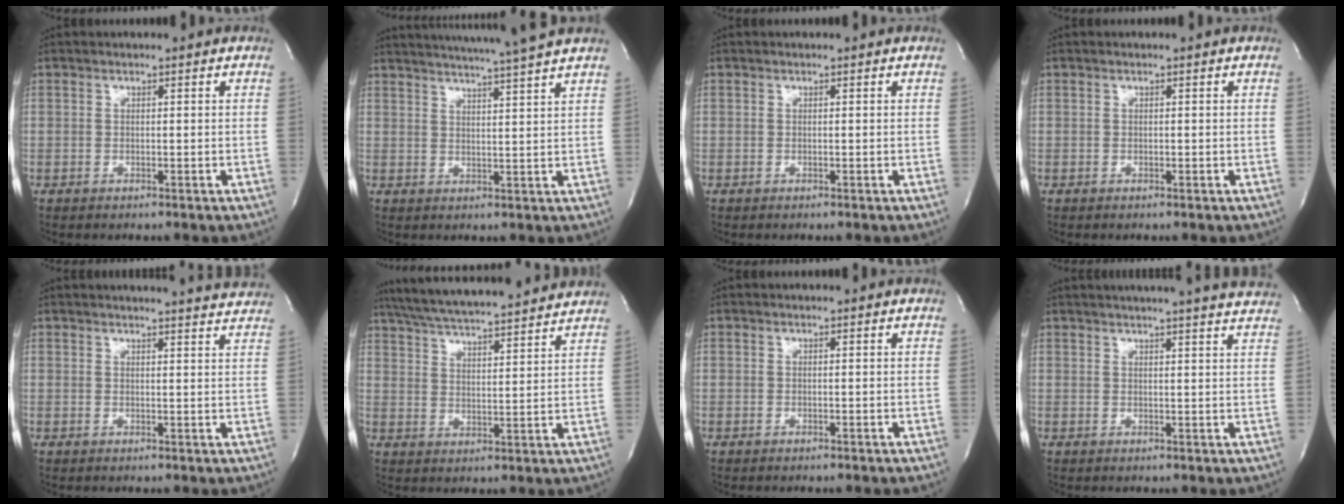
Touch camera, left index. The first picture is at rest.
{"total": 12.7, "force": [11.3, -1.8, 5.6], "torque": [-0.097, -0.018, 0.151]}
{"total": 0.0}
{"total": 0.0}
{"total": 11.4, "force": [11.1, 0.0, 2.9], "torque": [-0.034, -0.025, 0.115]}
{"total": 19.5, "force": [17.6, 1.6, 8.3], "torque": [-0.147, 0.031, 0.259]}
{"total": 0.0}
{"total": 17.7, "force": [16.2, 0.1, 7.1], "torque": [-0.113, -0.006, 0.193]}